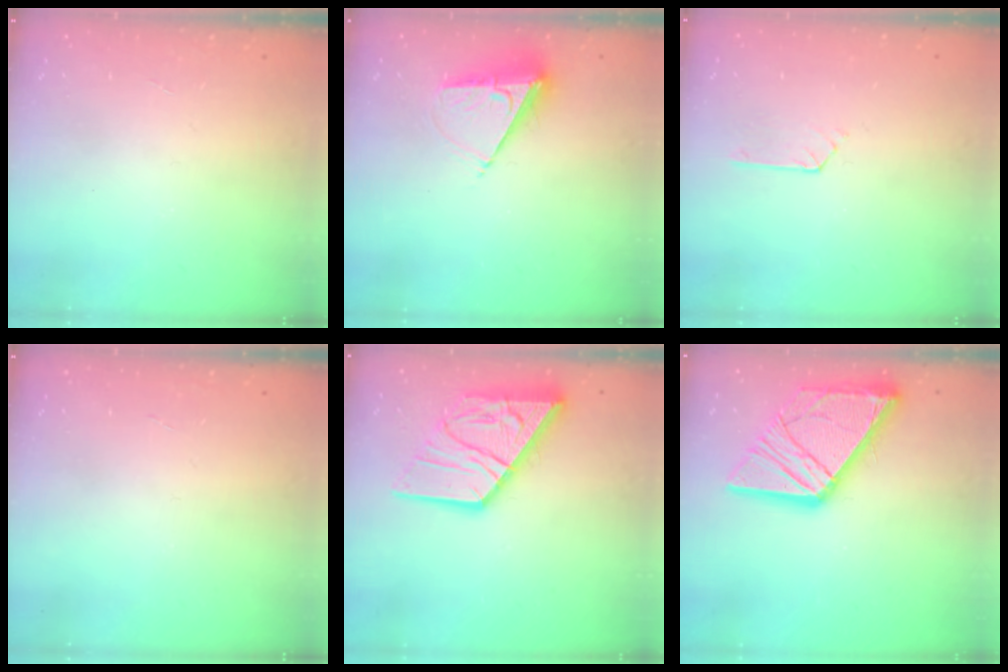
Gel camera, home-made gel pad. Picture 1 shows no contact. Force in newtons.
{"total": 8.7, "press": 8.6, "slide": 0.7}
{"total": 2.1, "press": 2.0, "slide": 0.3}
{"total": 0.0}
{"total": 16.1, "press": 16.0, "slide": 1.6}
{"total": 18.9, "press": 18.8, "slide": 2.0}